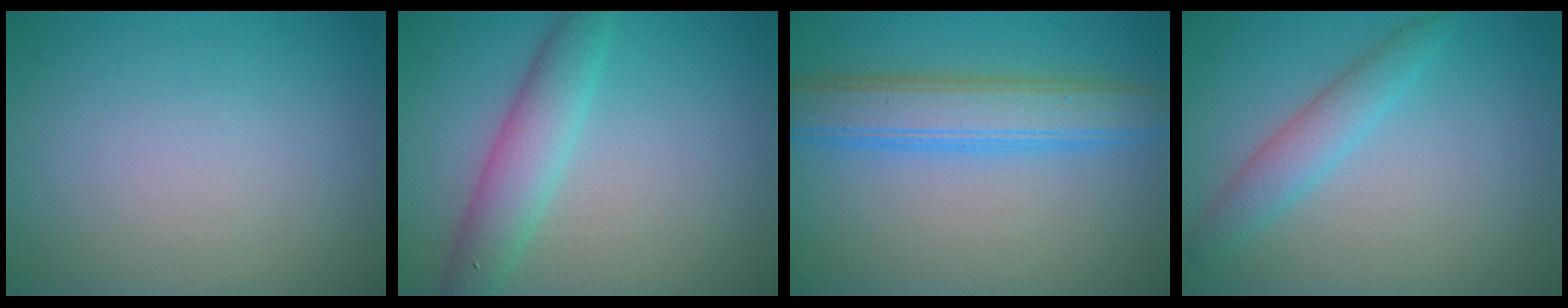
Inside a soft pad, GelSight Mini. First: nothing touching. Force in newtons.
{"total": 4.1, "press": 4.1, "slide": 0.0}
{"total": 5.4, "press": 5.4, "slide": 0.1}
{"total": 2.7, "press": 2.7, "slide": 0.1}